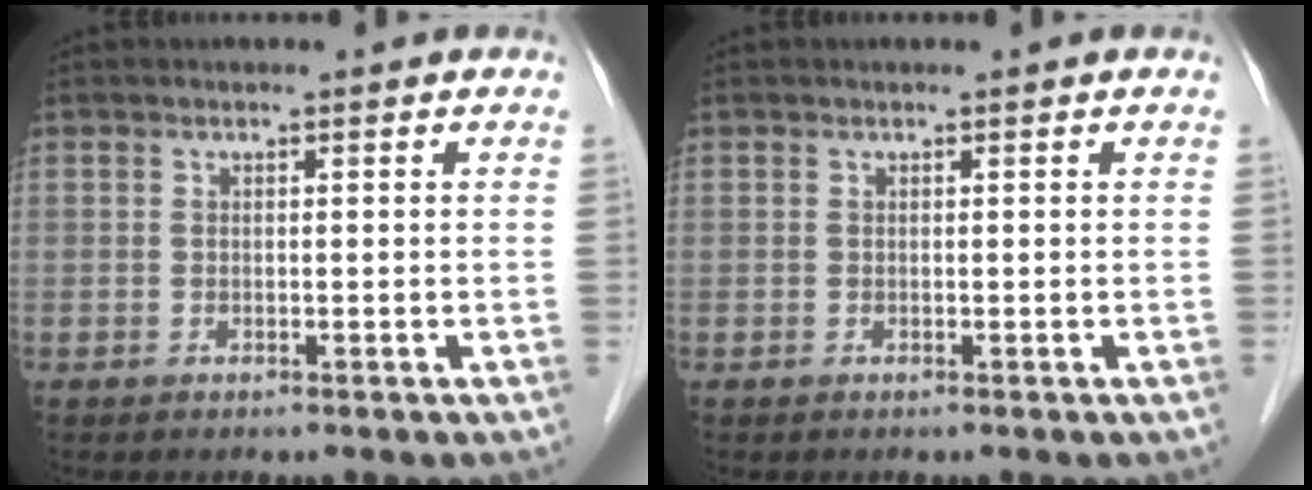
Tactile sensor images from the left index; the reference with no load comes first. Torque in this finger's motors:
{"motor_torque": [0.00, 0.00, 0.00, 0.00]}